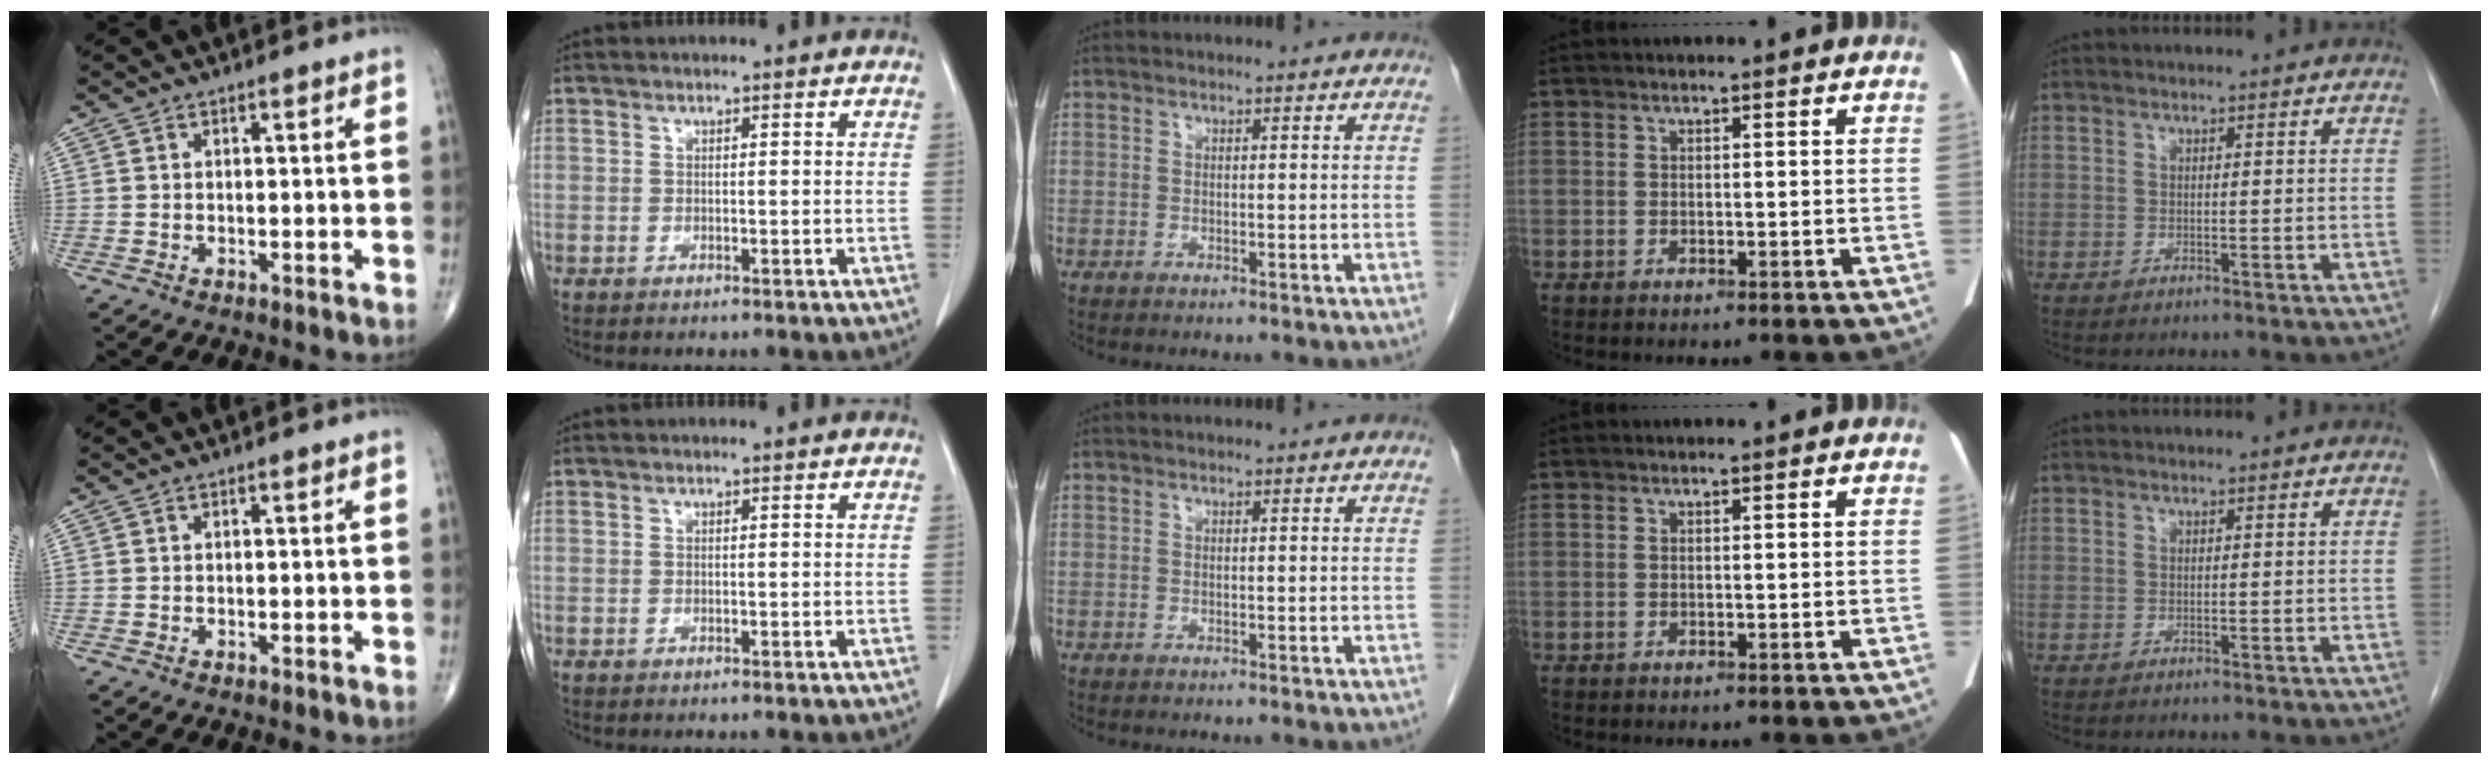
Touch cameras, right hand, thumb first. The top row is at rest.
{}